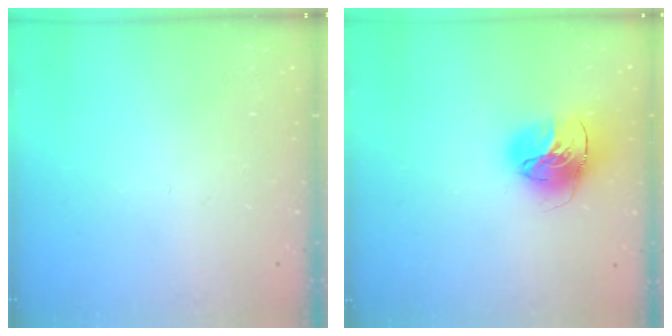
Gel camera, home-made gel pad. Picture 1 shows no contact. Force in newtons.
{"total": 16.4, "press": 16.4, "slide": 1.6}